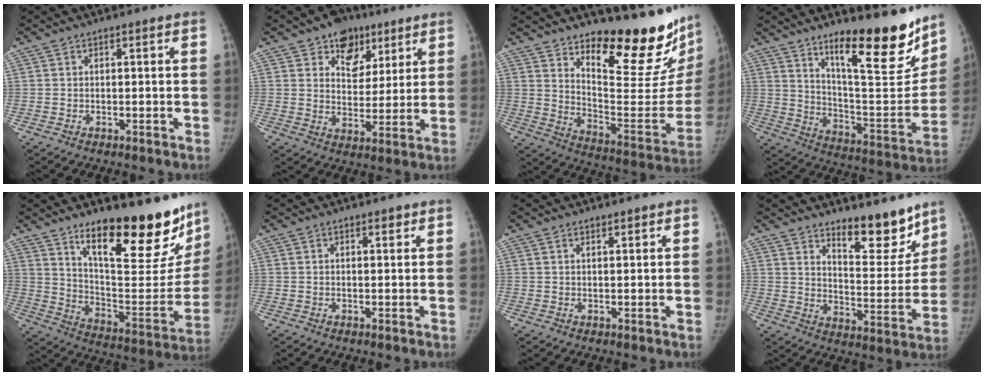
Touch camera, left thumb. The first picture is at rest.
{"total": 10.6, "force": [6.3, 7.5, 4.0], "torque": [-0.017, -0.025, 0.096]}
{"total": 24.4, "force": [18.1, 7.1, 14.7], "torque": [-0.170, -0.147, 0.262]}
{"total": 22.4, "force": [15.6, 5.4, 15.2], "torque": [-0.182, -0.110, 0.246]}
{"total": 27.7, "force": [18.7, 8.8, 18.4], "torque": [-0.219, -0.112, 0.285]}
{"total": 1.0, "force": [0.7, 0.4, 0.6], "torque": [-0.006, -0.004, 0.010]}
{"total": 1.1, "force": [0.9, 0.3, 0.5], "torque": [-0.007, -0.006, 0.015]}
{"total": 12.7, "force": [9.9, 4.2, 6.8], "torque": [-0.054, -0.087, 0.157]}